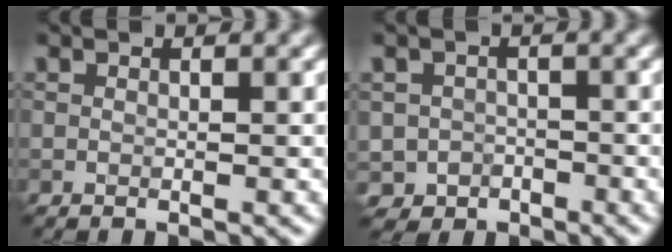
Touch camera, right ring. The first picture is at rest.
{"total": 2.8, "force": [-1.4, 2.4, 0.2], "torque": [0.006, -0.001, -0.026]}